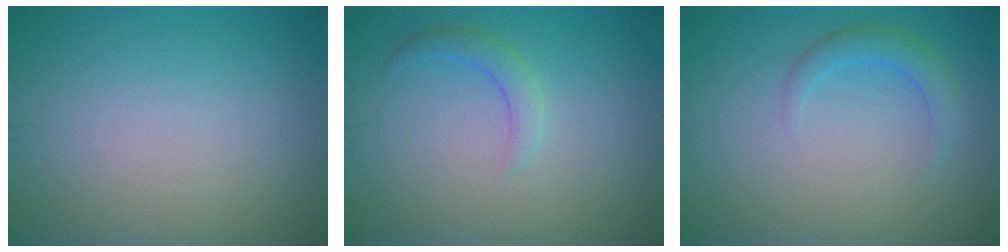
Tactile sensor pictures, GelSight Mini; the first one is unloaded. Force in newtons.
{"total": 1.7, "press": 1.7, "slide": 0.1}
{"total": 2.1, "press": 2.1, "slide": 0.3}